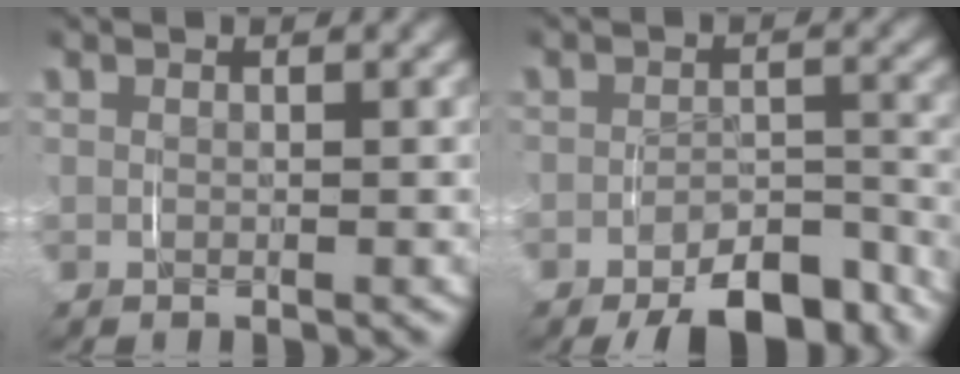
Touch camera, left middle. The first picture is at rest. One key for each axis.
{"total": 7.6, "fx": -6.5, "fy": 2.5, "fz": 3.1, "tx": -0.027, "ty": -0.001, "tz": -0.106}